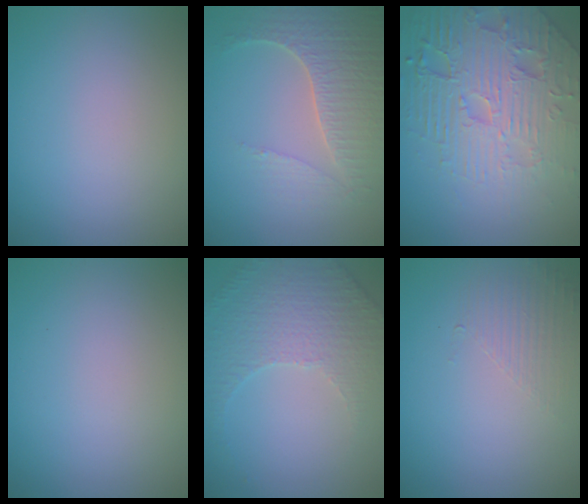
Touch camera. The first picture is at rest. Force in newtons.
{"total": 4.6, "press": 4.1, "slide": 2.0}
{"total": 8.6, "press": 6.2, "slide": 6.0}
{"total": 0.0}
{"total": 5.2, "press": 3.6, "slide": 3.8}
{"total": 1.6, "press": 0.4, "slide": 1.5}